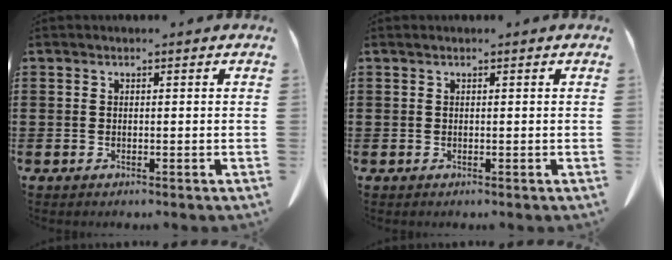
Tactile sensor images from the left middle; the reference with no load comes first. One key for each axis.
{"total": 0.0}